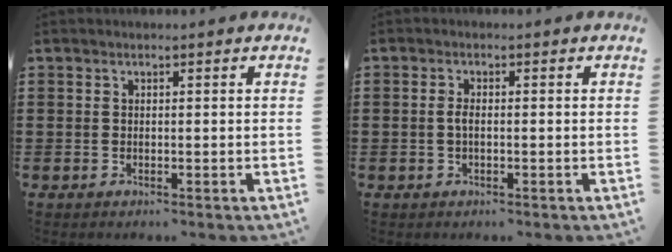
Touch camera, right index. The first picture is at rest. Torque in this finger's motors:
{"motor_torque": [1.15, 0.99, 0.17, 0.04]}